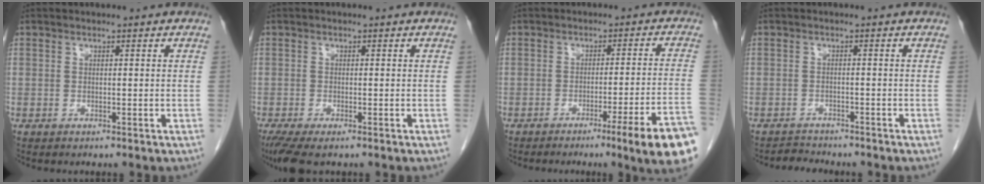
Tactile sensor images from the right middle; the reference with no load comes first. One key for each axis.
{"total": 4.8, "fx": -3.3, "fy": 1.3, "fz": 3.2, "tx": -0.059, "ty": -0.015, "tz": -0.055}
{"total": 11.6, "fx": -7.0, "fy": -1.2, "fz": 9.1, "tx": -0.082, "ty": -0.004, "tz": -0.095}
{"total": 2.7, "fx": -2.6, "fy": 0.7, "fz": -0.2, "tx": -0.001, "ty": -0.007, "tz": -0.040}